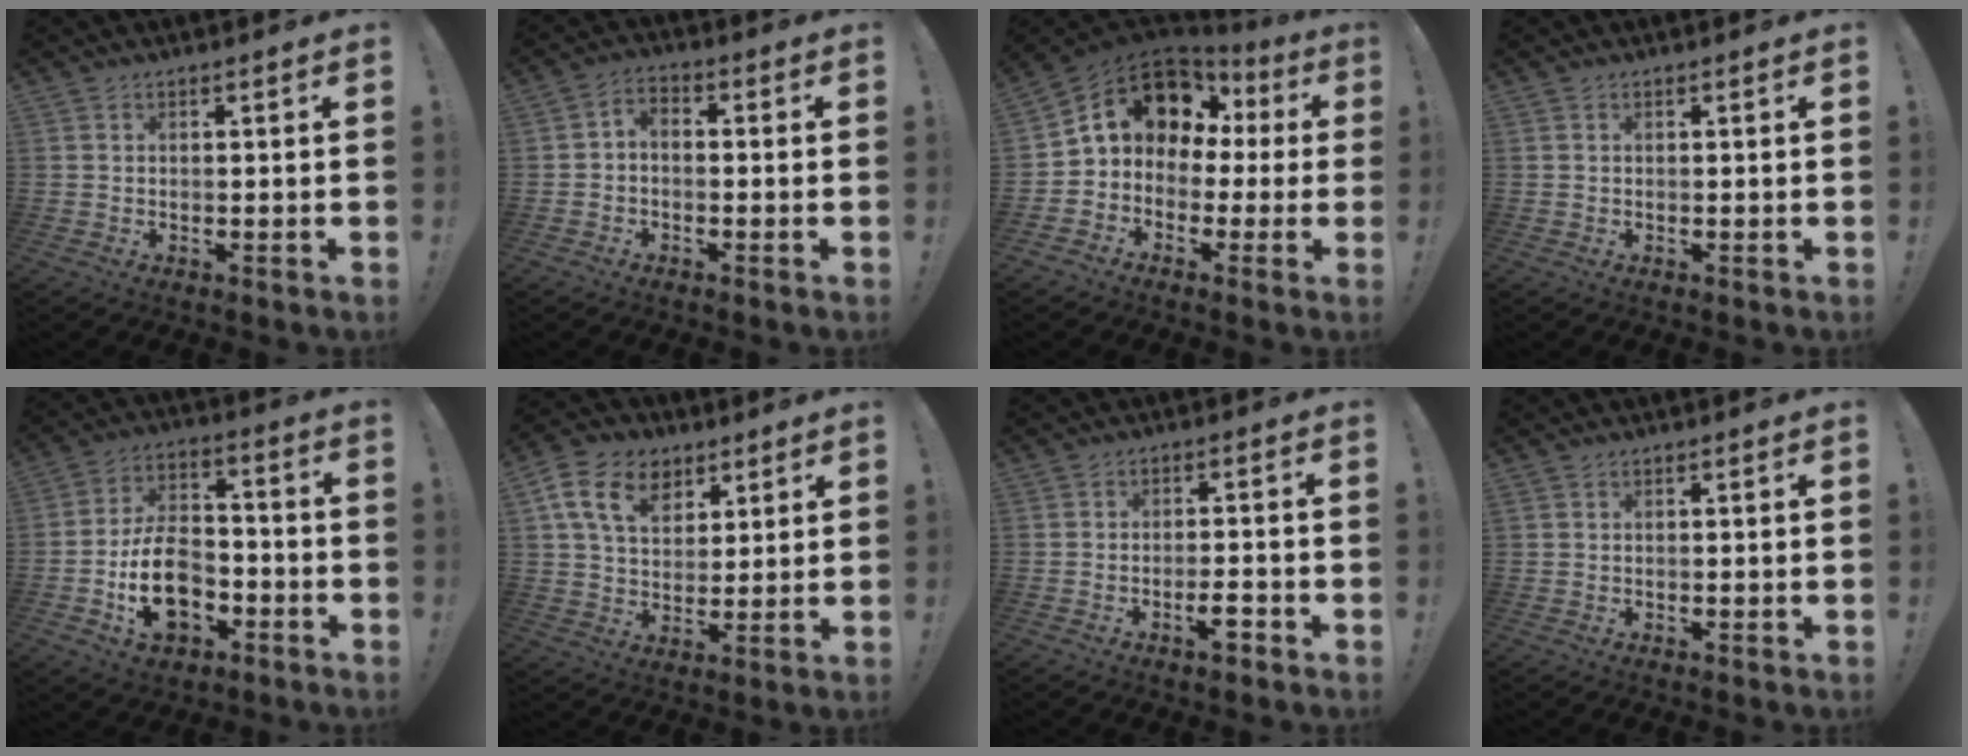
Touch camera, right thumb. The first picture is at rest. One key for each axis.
{"total": 3.3, "fx": -1.6, "fy": 2.0, "fz": 2.0, "tx": -0.037, "ty": 0.007, "tz": -0.031}
{"total": 10.7, "fx": 4.3, "fy": 8.5, "fz": 5.0, "tx": -0.073, "ty": -0.034, "tz": 0.087}
{"total": 0.0}
{"total": 16.5, "fx": -5.7, "fy": 11.3, "fz": 10.5, "tx": -0.162, "ty": 0.045, "tz": -0.090}
{"total": 14.5, "fx": 6.9, "fy": 10.0, "fz": 8.0, "tx": -0.128, "ty": -0.022, "tz": 0.132}
{"total": 4.7, "fx": -2.7, "fy": 1.0, "fz": 3.7, "tx": -0.055, "ty": 0.011, "tz": -0.044}
{"total": 0.0}